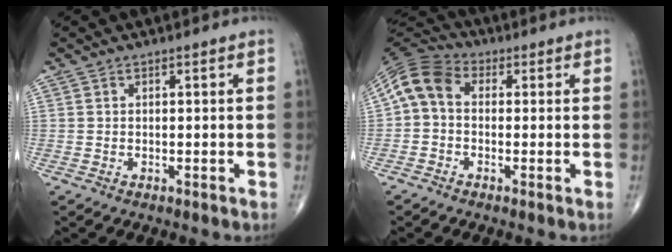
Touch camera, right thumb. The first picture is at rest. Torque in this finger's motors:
{"motor_torque": [0.93, 0.69, 0.33, -0.40, 0.08]}